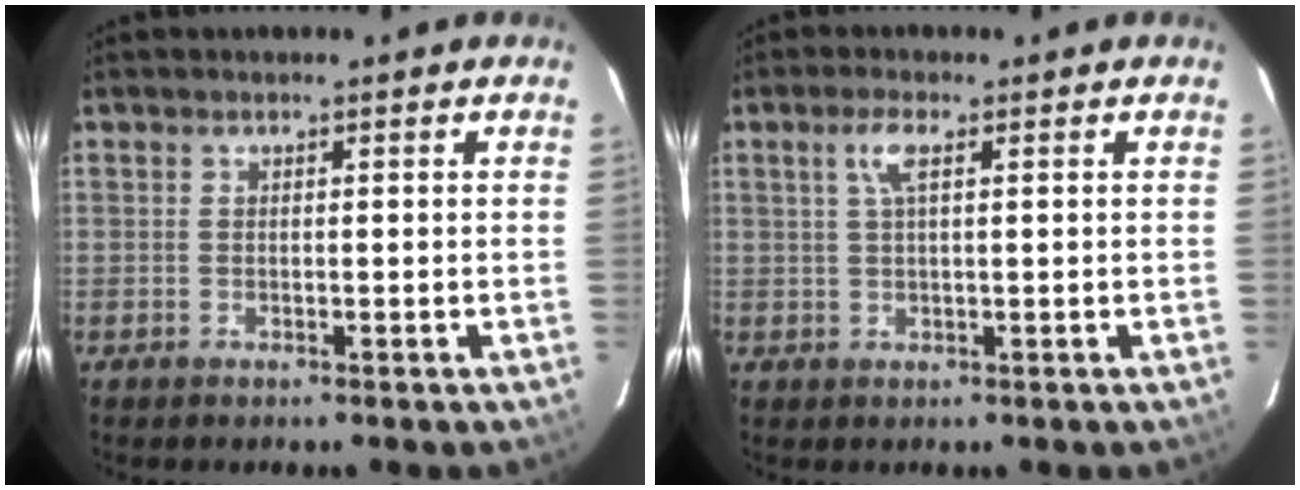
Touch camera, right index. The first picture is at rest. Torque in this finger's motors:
{"motor_torque": [0.34, 0.02, 0.21, 0.06]}